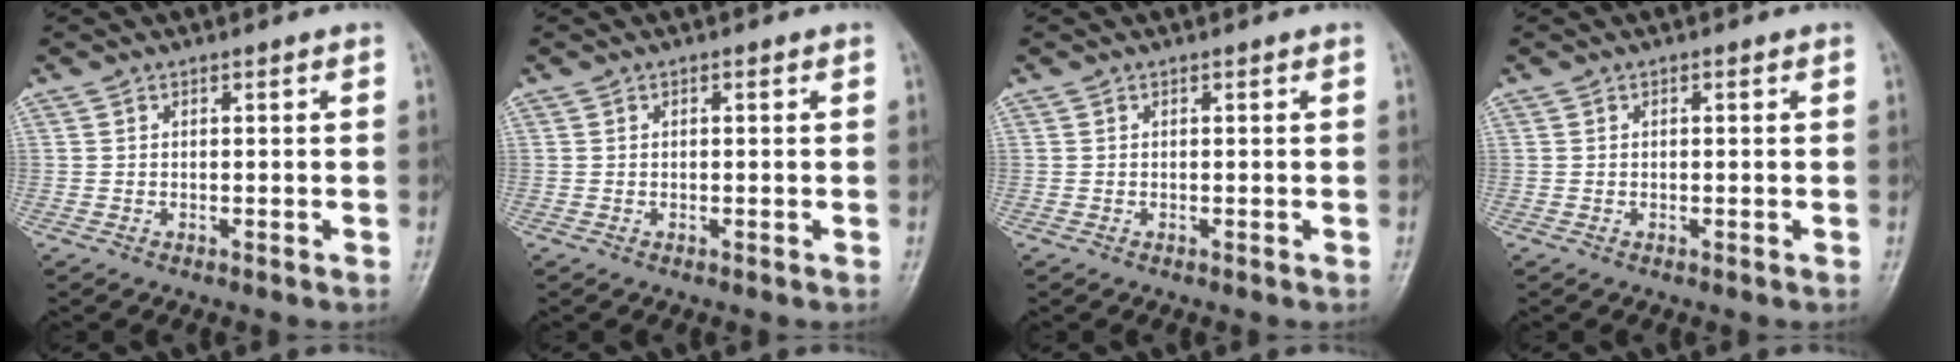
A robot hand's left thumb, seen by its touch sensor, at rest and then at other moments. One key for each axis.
{"total": 0.0}
{"total": 0.0}
{"total": 0.0}